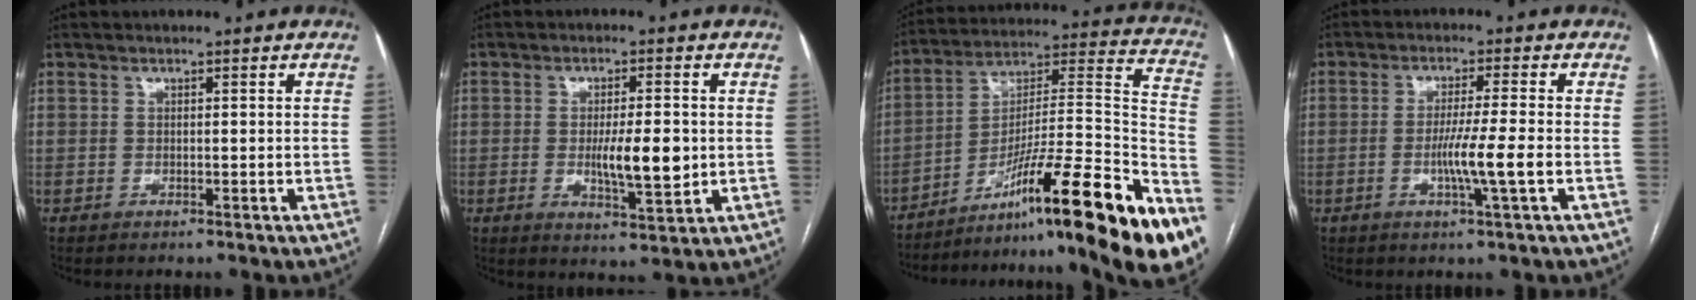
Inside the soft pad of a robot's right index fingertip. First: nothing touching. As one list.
[{"total": 7.3, "force": [-0.5, 1.7, 7.0], "torque": [-0.118, -0.010, -0.004]}, {"total": 29.6, "force": [-18.1, 1.1, 23.4], "torque": [-0.268, 0.020, -0.289]}, {"total": 6.1, "force": [-1.5, -1.1, 5.9], "torque": [-0.106, -0.013, -0.029]}]